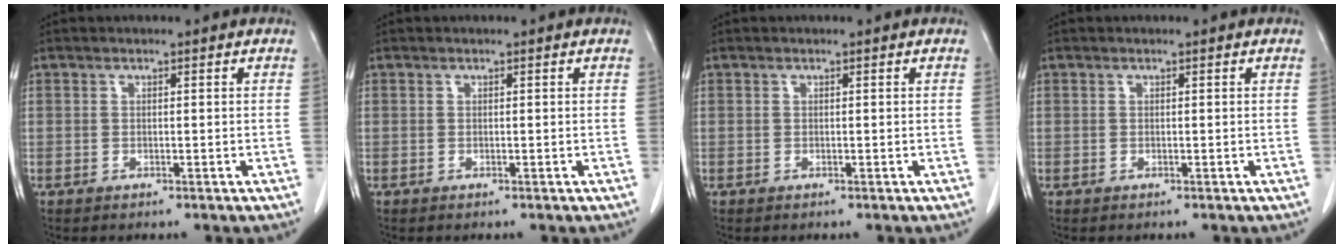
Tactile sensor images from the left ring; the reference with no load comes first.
{"total": 0.0}
{"total": 0.0}
{"total": 0.0}